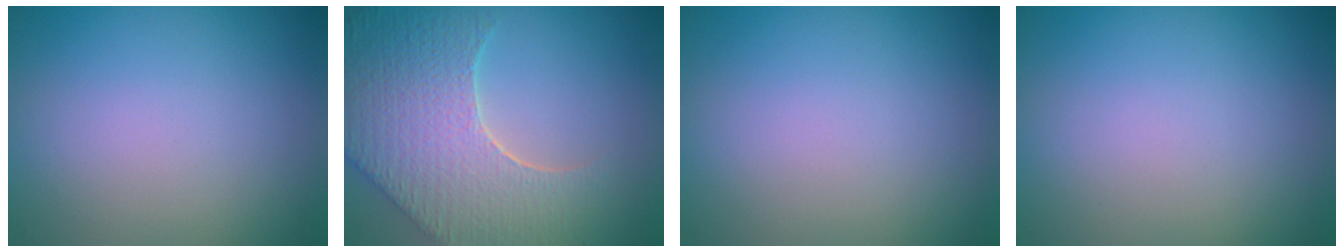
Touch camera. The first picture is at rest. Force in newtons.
{"total": 9.0, "press": 6.4, "slide": 6.4}
{"total": 0.0}
{"total": 0.0}